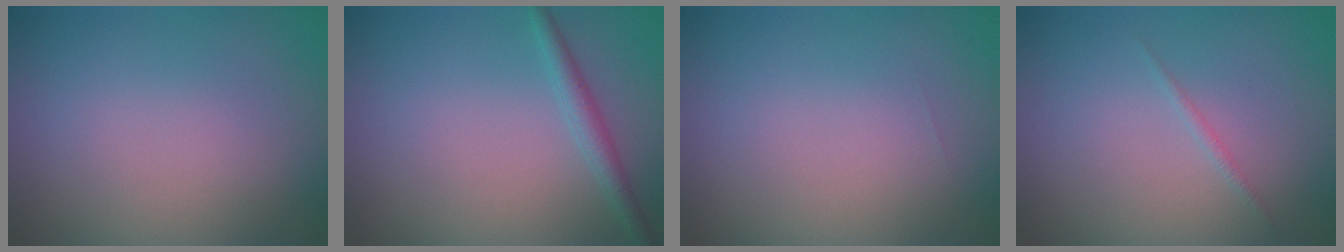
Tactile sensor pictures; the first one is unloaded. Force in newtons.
{"total": 2.0, "press": 2.0, "slide": 0.1}
{"total": 0.0}
{"total": 0.5, "press": 0.5, "slide": 0.0}